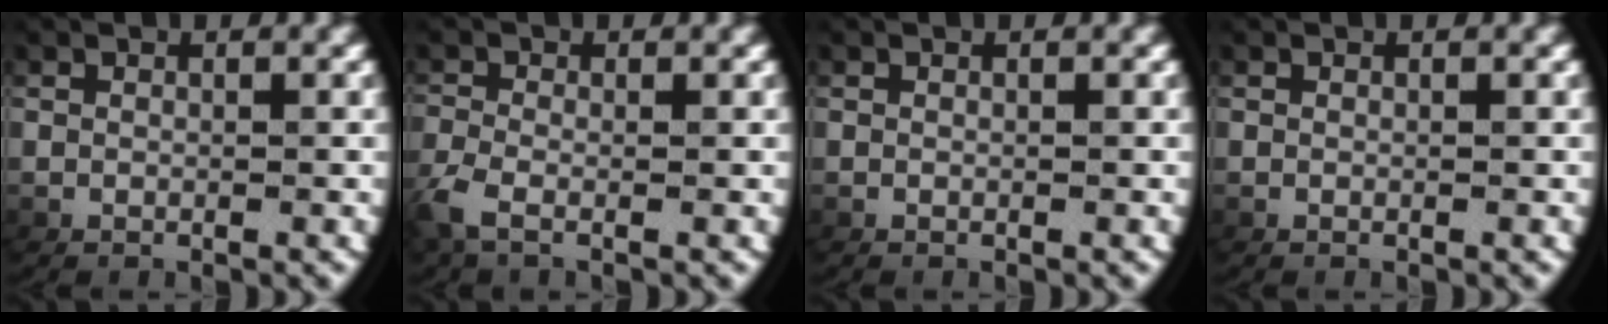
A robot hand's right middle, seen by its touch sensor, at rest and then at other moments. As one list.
[{"total": 1.8, "force": [-0.9, 0.6, 1.4], "torque": [-0.047, -0.004, -0.014]}, {"total": 0.0}, {"total": 0.0}]